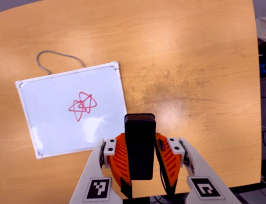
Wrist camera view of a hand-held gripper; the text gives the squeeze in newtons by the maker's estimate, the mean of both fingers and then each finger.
{"total": 4.9, "left": 3.5, "right": 6.2}